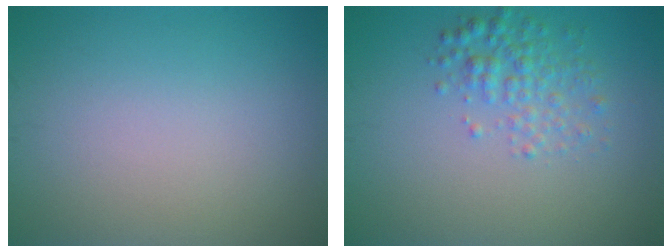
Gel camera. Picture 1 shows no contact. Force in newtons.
{"total": 2.7, "press": 2.7, "slide": 0.1}